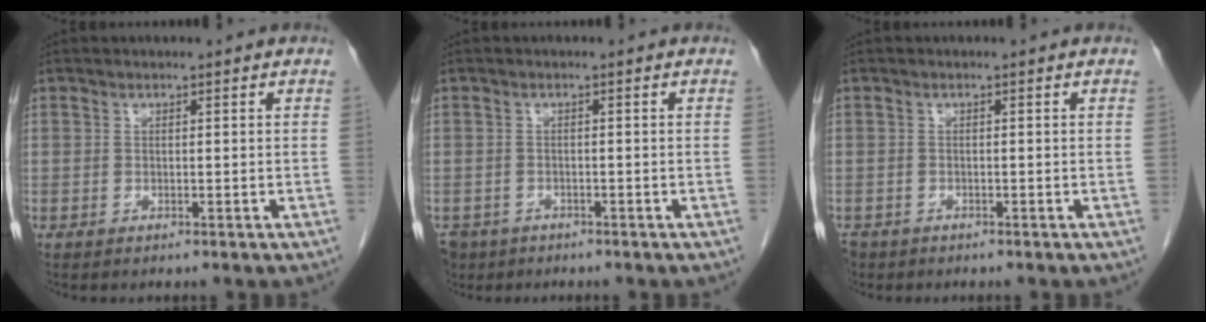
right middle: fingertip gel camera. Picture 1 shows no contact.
{"total": 5.1, "force": [-3.7, 3.4, 1.0], "torque": [-0.019, -0.002, -0.062]}
{"total": 3.0, "force": [-2.3, 1.9, 0.6], "torque": [-0.015, -0.003, -0.042]}